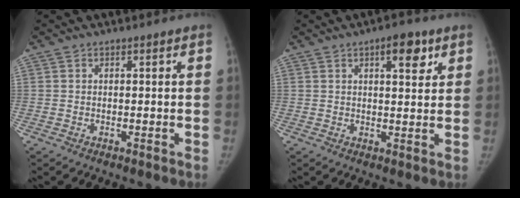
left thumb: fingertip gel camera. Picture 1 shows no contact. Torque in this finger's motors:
{"motor_torque": [0.20, -0.03, 0.83, -0.41, 0.09]}